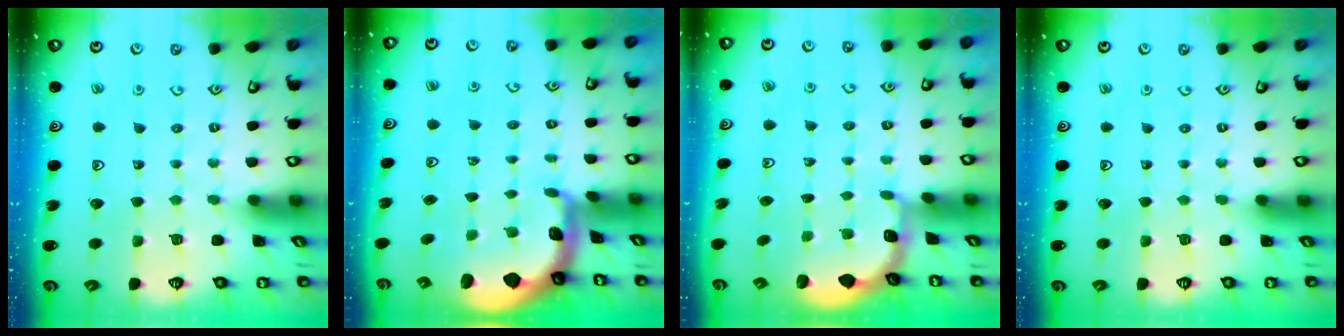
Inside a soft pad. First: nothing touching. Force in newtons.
{"total": 1.5, "press": 1.5, "slide": 0.4}
{"total": 1.8, "press": 1.7, "slide": 0.7}
{"total": 0.0}